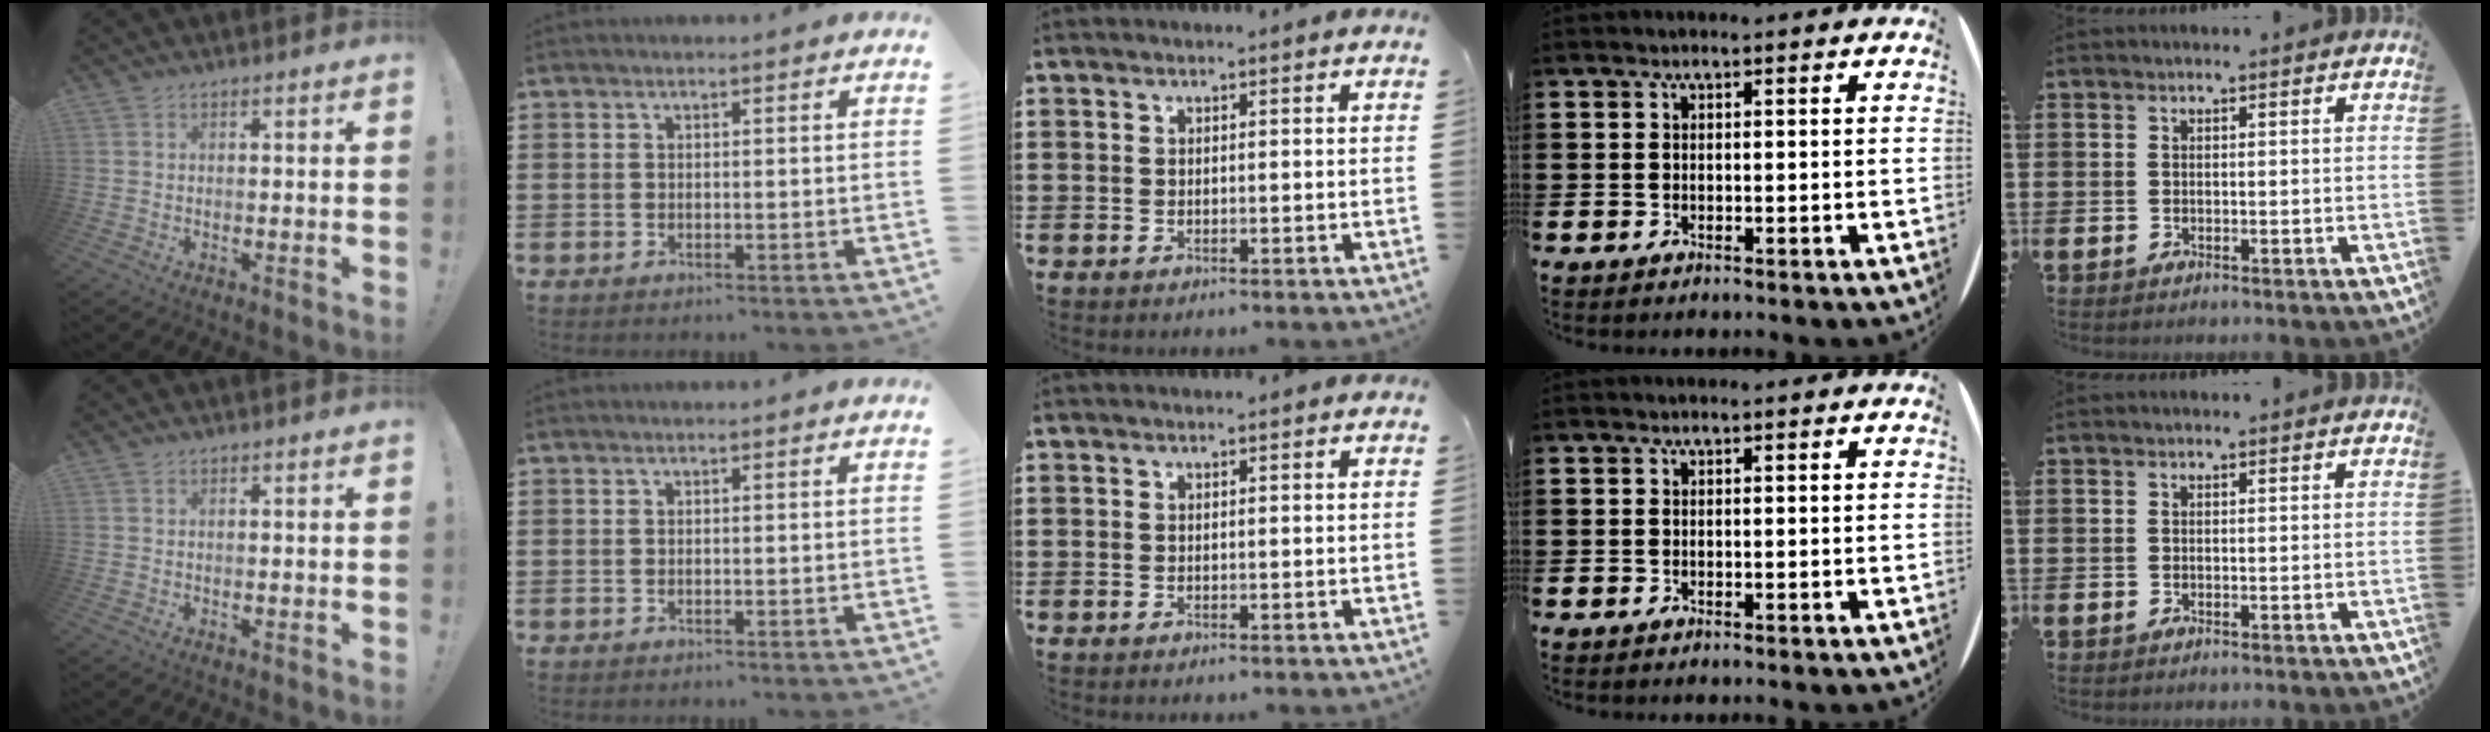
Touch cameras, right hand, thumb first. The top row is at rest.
{}